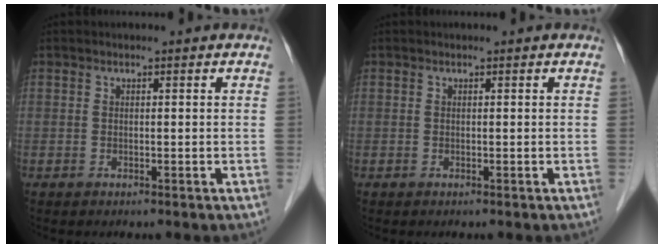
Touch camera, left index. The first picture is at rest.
{"total": 0.0}